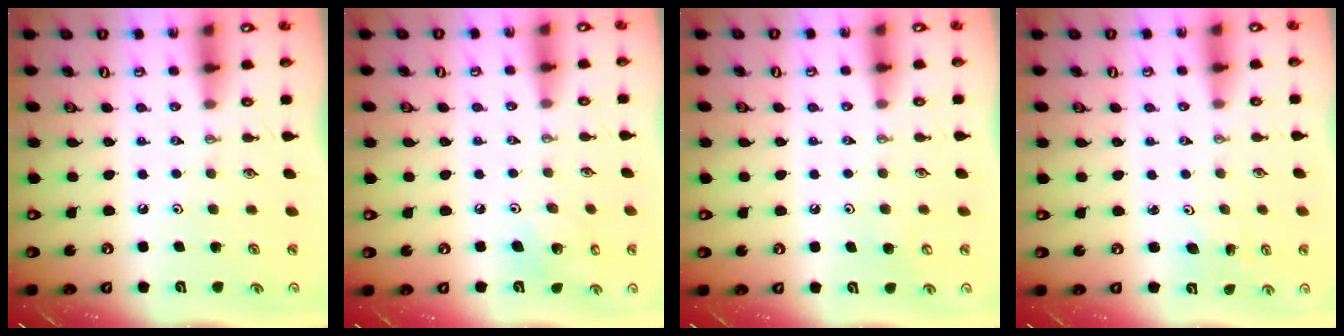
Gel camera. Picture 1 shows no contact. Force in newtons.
{"total": 7.2, "press": 7.0, "slide": 1.8}
{"total": 3.1, "press": 3.0, "slide": 0.2}
{"total": 2.3, "press": 2.3, "slide": 0.3}